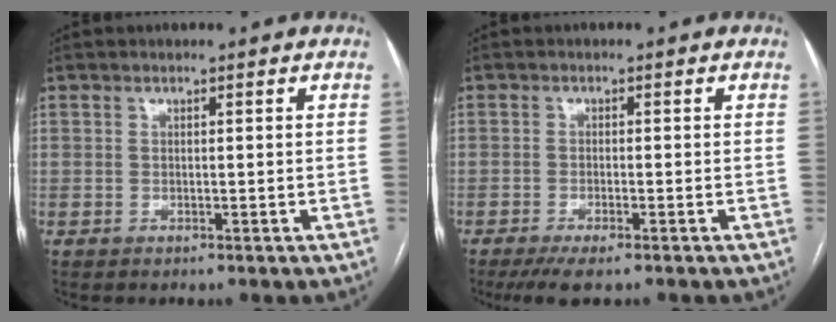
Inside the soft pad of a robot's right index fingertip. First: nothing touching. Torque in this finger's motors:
{"motor_torque": [0.42, -0.16, 0.14, 0.04]}